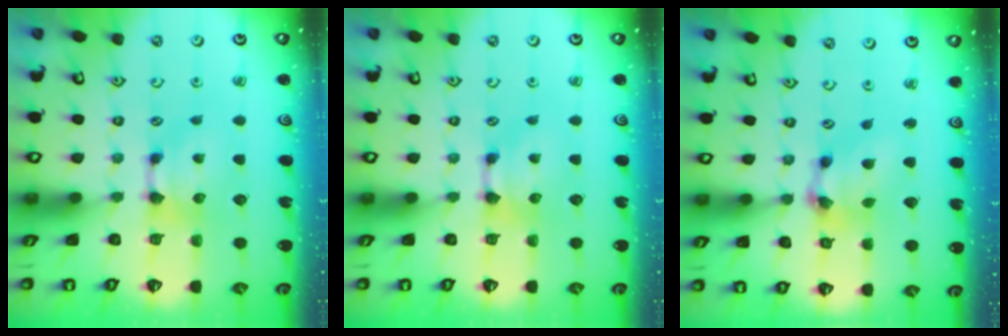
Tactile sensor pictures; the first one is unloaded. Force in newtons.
{"total": 0.0}
{"total": 5.9, "press": 5.5, "slide": 1.9}